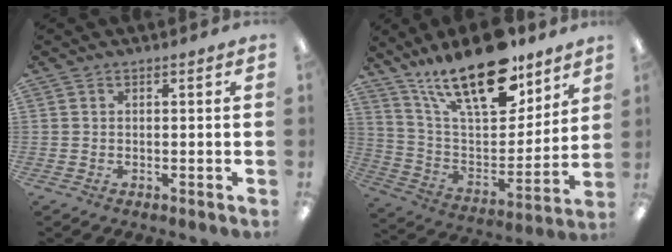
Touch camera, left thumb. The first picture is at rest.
{"total": 23.5, "force": [16.1, 9.3, 14.3], "torque": [-0.250, -0.100, 0.278]}